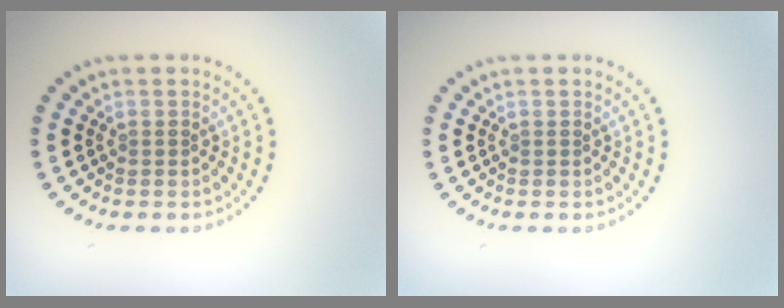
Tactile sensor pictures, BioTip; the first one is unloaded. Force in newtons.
{"total": 0.0}